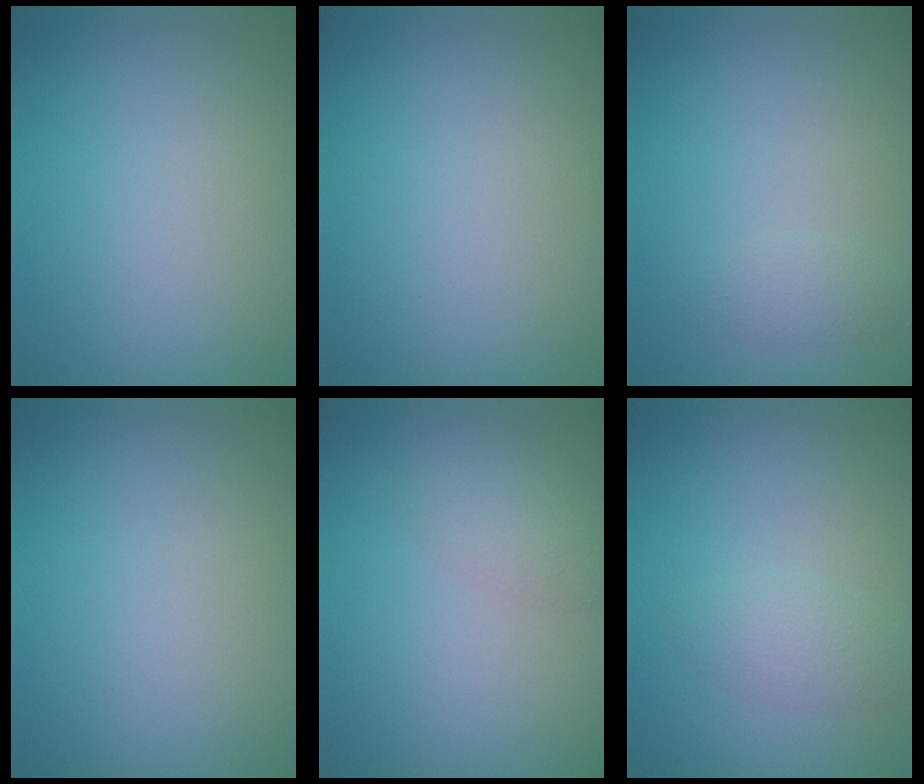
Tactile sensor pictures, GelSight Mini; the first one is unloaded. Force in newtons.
{"total": 0.0}
{"total": 1.1, "press": 1.1, "slide": 0.0}
{"total": 0.0}
{"total": 1.7, "press": 1.7, "slide": 0.0}
{"total": 1.7, "press": 1.7, "slide": 0.0}